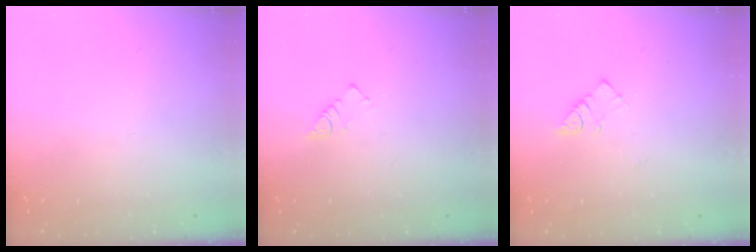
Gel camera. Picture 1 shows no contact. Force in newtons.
{"total": 2.7, "press": 2.7, "slide": 0.4}
{"total": 2.3, "press": 2.3, "slide": 0.4}